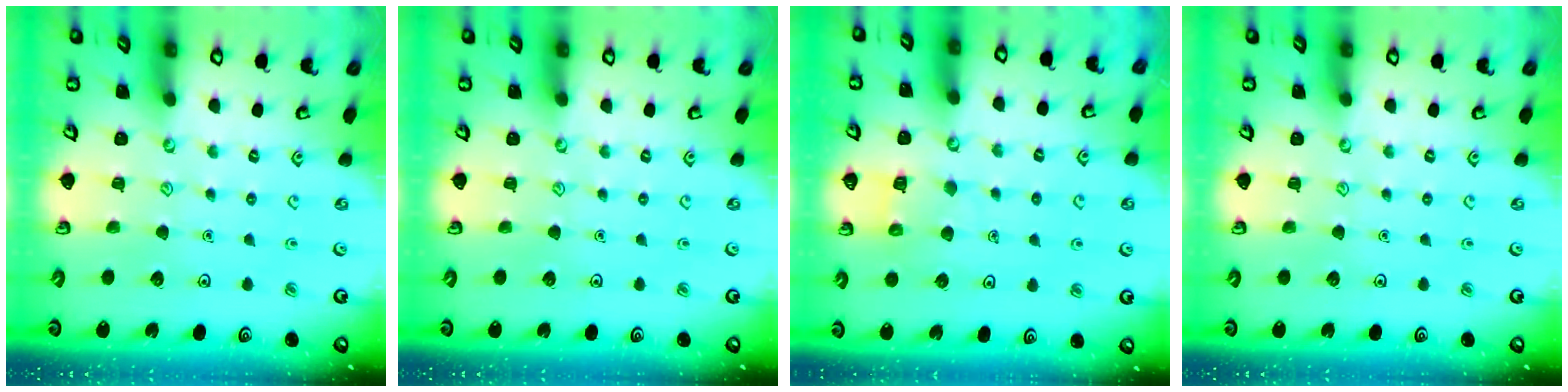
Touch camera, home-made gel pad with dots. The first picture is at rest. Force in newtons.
{"total": 0.0}
{"total": 5.2, "press": 5.2, "slide": 0.5}
{"total": 0.0}